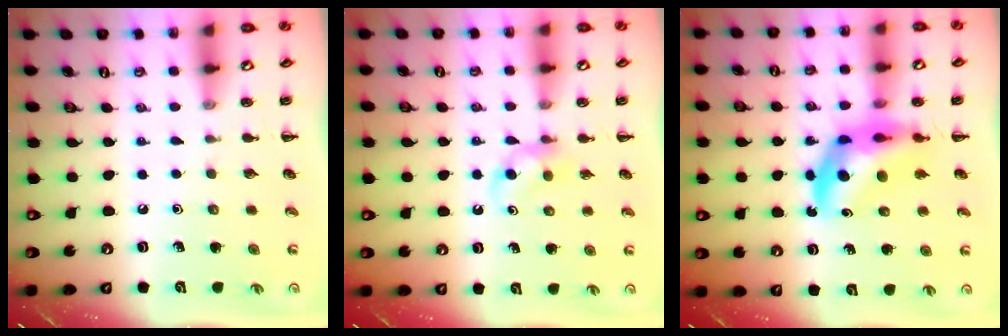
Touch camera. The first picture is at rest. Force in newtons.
{"total": 3.7, "press": 3.5, "slide": 1.2}
{"total": 9.7, "press": 9.2, "slide": 3.1}